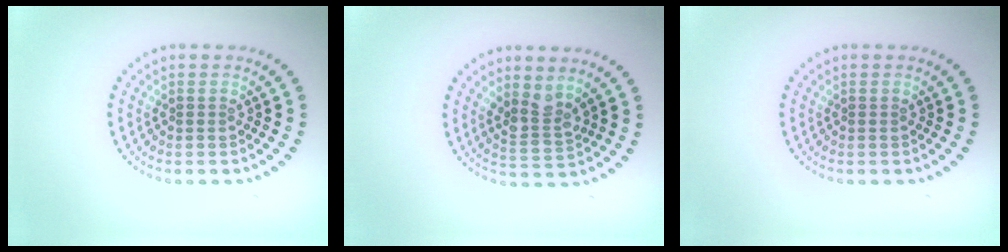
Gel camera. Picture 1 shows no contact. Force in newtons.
{"total": 2.5, "press": 2.2, "slide": 1.3}
{"total": 0.0}